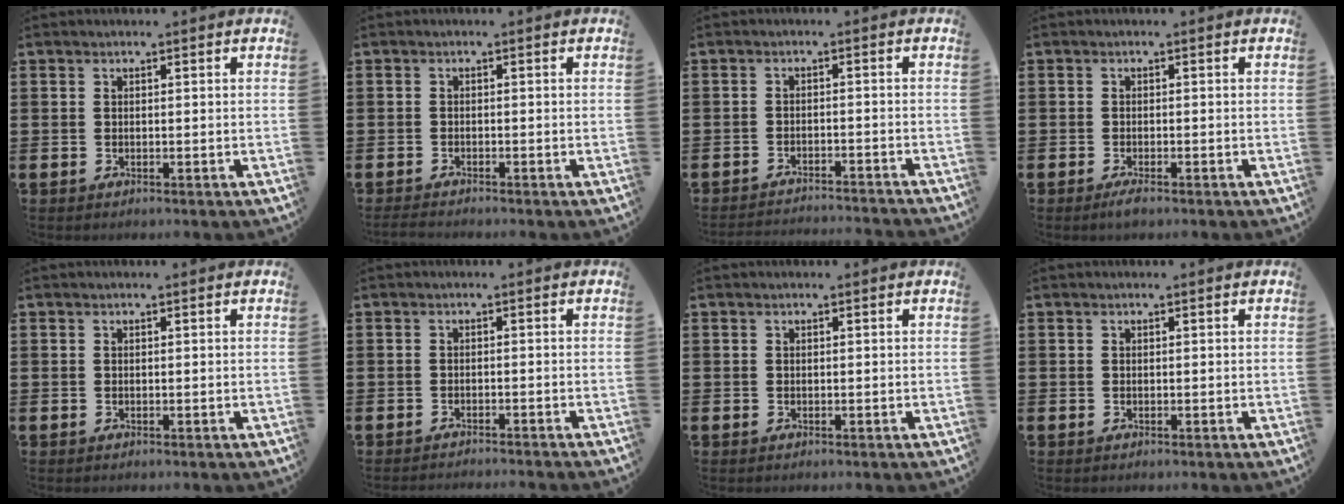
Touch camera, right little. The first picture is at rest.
{"total": 1.0, "force": [-0.9, 0.0, 0.4], "torque": [-0.007, -0.001, -0.018]}
{"total": 2.1, "force": [-2.1, -0.3, 0.0], "torque": [-0.001, 0.004, -0.045]}
{"total": 1.4, "force": [-0.7, 0.3, 1.1], "torque": [-0.021, 0.001, -0.013]}
{"total": 0.0}
{"total": 1.0, "force": [-1.0, -0.3, 0.0], "torque": [0.000, 0.001, -0.021]}
{"total": 0.0}
{"total": 0.0}